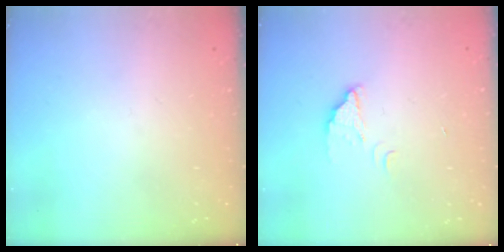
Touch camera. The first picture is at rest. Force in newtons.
{"total": 1.9, "press": 1.9, "slide": 0.1}